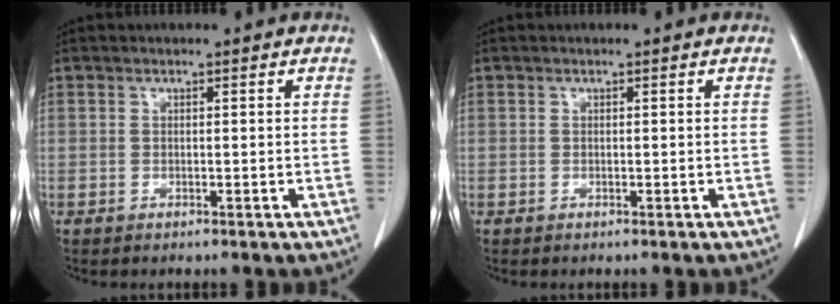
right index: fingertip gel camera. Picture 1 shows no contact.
{"total": 0.0}